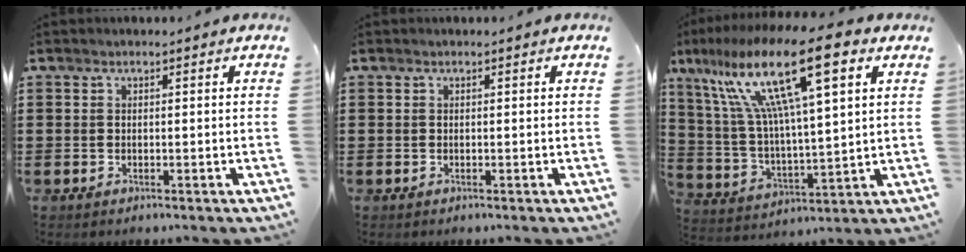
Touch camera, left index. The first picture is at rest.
{"total": 0.0}
{"total": 18.1, "force": [9.7, 3.2, 15.0], "torque": [-0.311, -0.028, 0.149]}